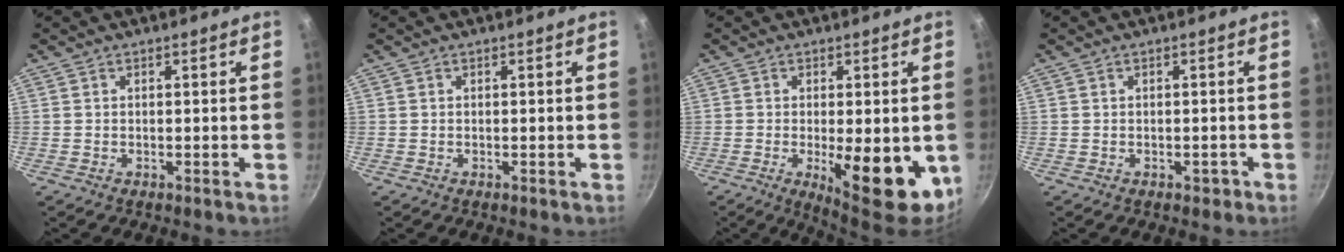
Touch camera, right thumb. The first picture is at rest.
{"total": 0.0}
{"total": 13.1, "force": [-2.8, 4.6, 12.0], "torque": [-0.141, -0.005, -0.024]}
{"total": 1.2, "force": [-0.6, 0.9, 0.6], "torque": [0.003, 0.013, -0.001]}